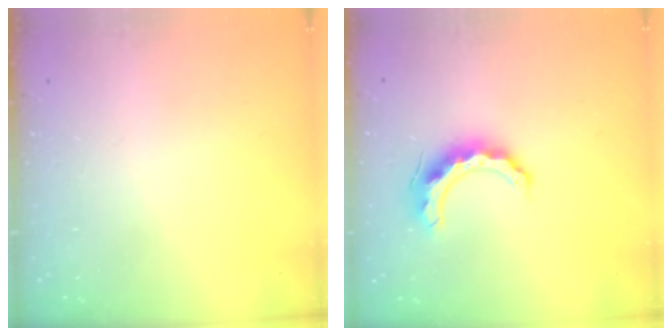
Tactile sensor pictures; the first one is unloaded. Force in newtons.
{"total": 10.8, "press": 10.7, "slide": 0.9}